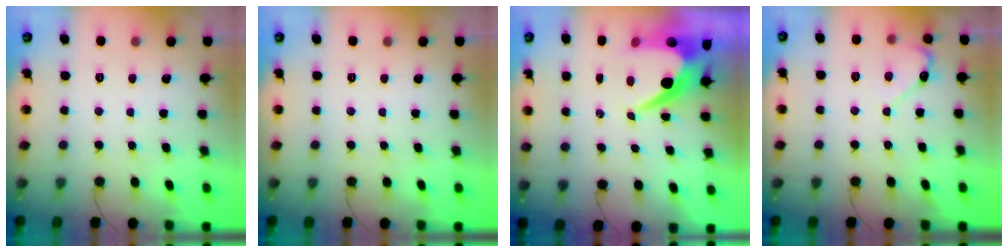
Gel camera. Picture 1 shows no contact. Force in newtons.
{"total": 0.0}
{"total": 10.6, "press": 10.5, "slide": 0.9}
{"total": 4.1, "press": 4.1, "slide": 0.4}